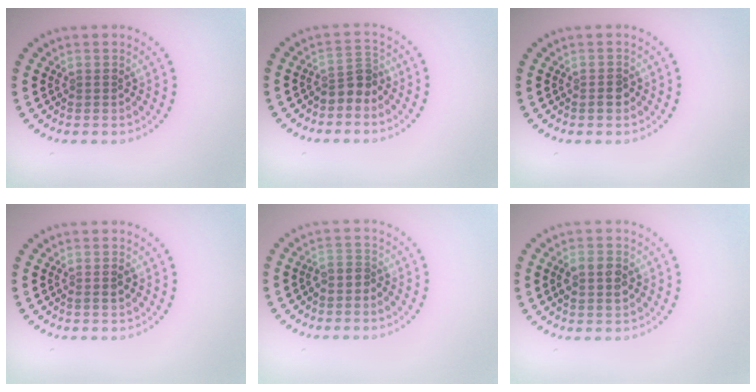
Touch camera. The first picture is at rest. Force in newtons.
{"total": 2.4, "press": 1.8, "slide": 1.5}
{"total": 1.3, "press": 1.2, "slide": 0.6}
{"total": 1.0, "press": 1.0, "slide": 0.3}
{"total": 1.2, "press": 0.8, "slide": 0.9}
{"total": 2.6, "press": 2.6, "slide": 0.2}